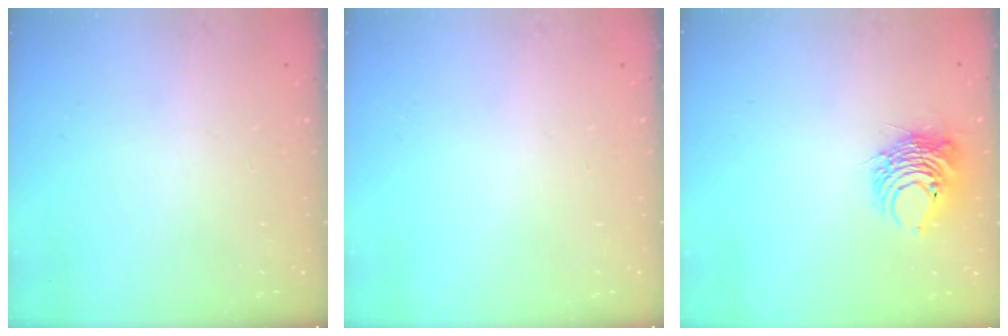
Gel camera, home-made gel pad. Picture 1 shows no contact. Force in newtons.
{"total": 0.0}
{"total": 9.2, "press": 9.2, "slide": 0.6}